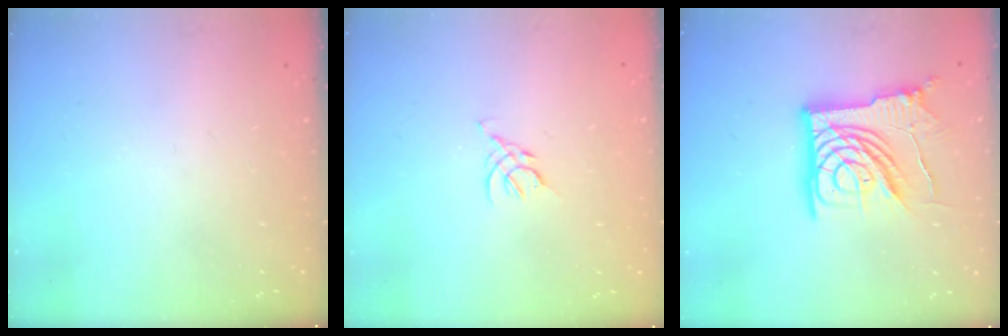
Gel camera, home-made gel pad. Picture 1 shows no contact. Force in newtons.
{"total": 2.5, "press": 2.5, "slide": 0.7}
{"total": 19.2, "press": 19.1, "slide": 2.1}